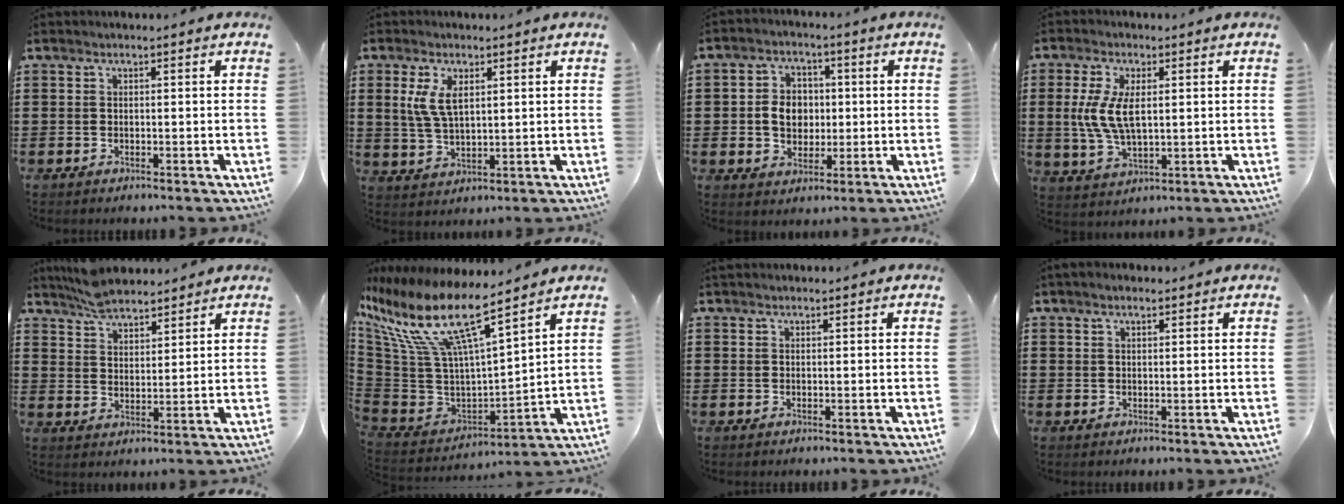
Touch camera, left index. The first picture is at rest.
{"total": 5.5, "force": [2.1, 2.5, 4.4], "torque": [-0.104, 0.004, 0.034]}
{"total": 6.1, "force": [0.0, 5.0, 3.5], "torque": [-0.081, 0.011, -0.009]}
{"total": 7.5, "force": [0.9, 3.5, 6.6], "torque": [-0.148, 0.003, 0.011]}
{"total": 5.6, "force": [5.3, 1.3, 1.3], "torque": [-0.041, -0.011, 0.101]}
{"total": 14.8, "force": [8.1, 4.1, 11.7], "torque": [-0.262, -0.054, 0.131]}
{"total": 0.7, "force": [0.6, 0.2, 0.1], "torque": [-0.003, 0.001, 0.013]}
{"total": 1.5, "force": [1.2, 0.5, 0.7], "torque": [-0.017, 0.002, 0.023]}